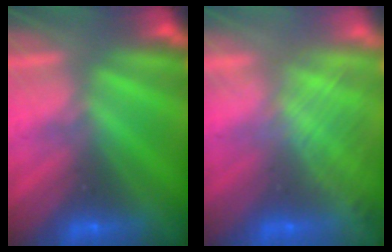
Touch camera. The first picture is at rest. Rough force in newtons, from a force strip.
{"total": 2.9}